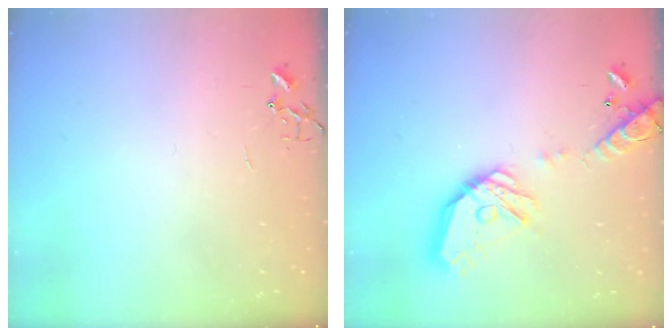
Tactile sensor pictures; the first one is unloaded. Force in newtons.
{"total": 19.0, "press": 18.9, "slide": 2.0}